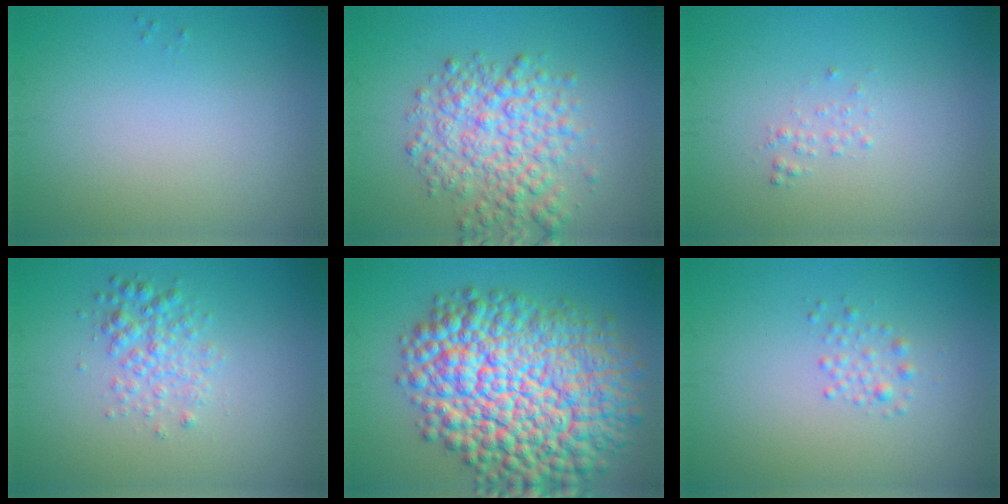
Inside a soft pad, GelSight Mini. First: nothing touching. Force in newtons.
{"total": 5.7, "press": 5.7, "slide": 0.1}
{"total": 0.7, "press": 0.7, "slide": 0.1}
{"total": 2.5, "press": 2.5, "slide": 0.0}
{"total": 15.8, "press": 15.8, "slide": 0.5}
{"total": 1.3, "press": 1.3, "slide": 0.1}